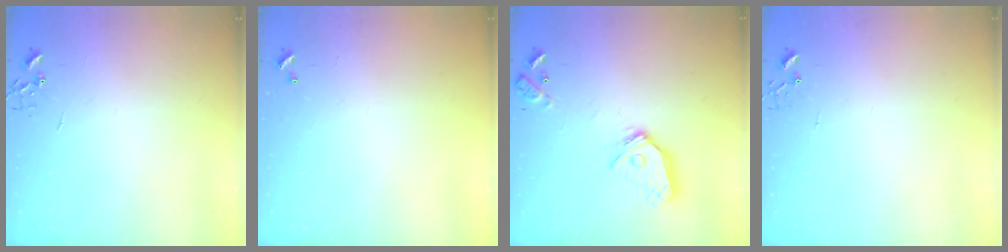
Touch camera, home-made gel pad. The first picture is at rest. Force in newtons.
{"total": 0.0}
{"total": 15.0, "press": 14.9, "slide": 2.2}
{"total": 3.8, "press": 3.8, "slide": 0.5}